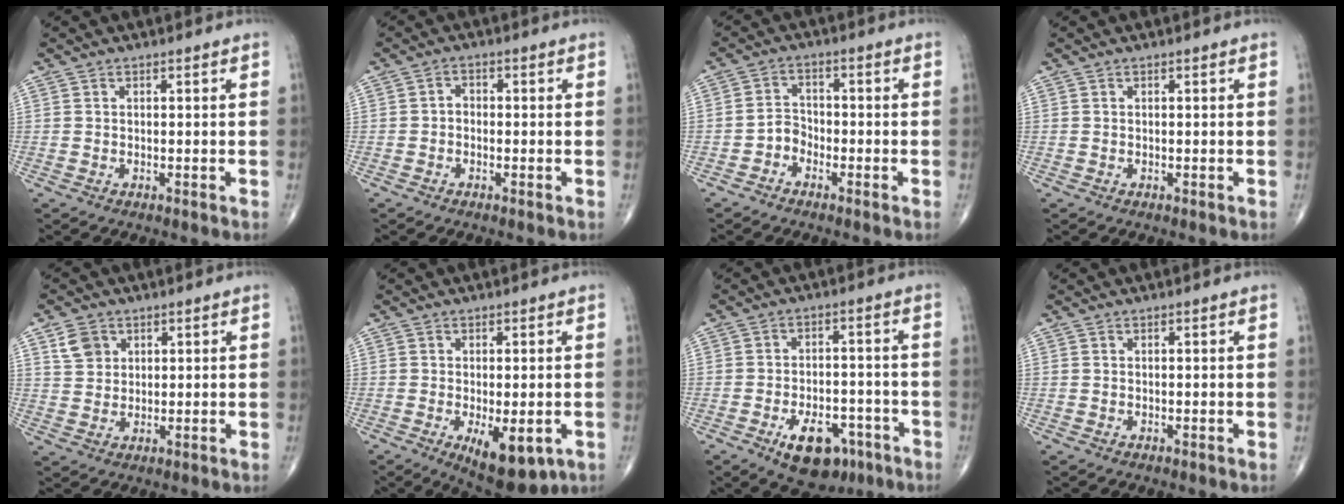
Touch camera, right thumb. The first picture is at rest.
{"total": 1.7, "force": [-0.5, 1.3, 0.9], "torque": [-0.002, 0.007, -0.018]}
{"total": 3.3, "force": [-2.0, 2.4, 0.9], "torque": [0.001, 0.020, -0.048]}
{"total": 0.0}
{"total": 4.8, "force": [2.3, 3.8, 1.9], "torque": [-0.020, -0.008, 0.046]}
{"total": 9.5, "force": [-3.2, 4.2, 7.9], "torque": [-0.103, -0.013, -0.037]}
{"total": 10.8, "force": [-5.7, 6.1, 6.9], "torque": [-0.079, 0.028, -0.078]}
{"total": 0.0}